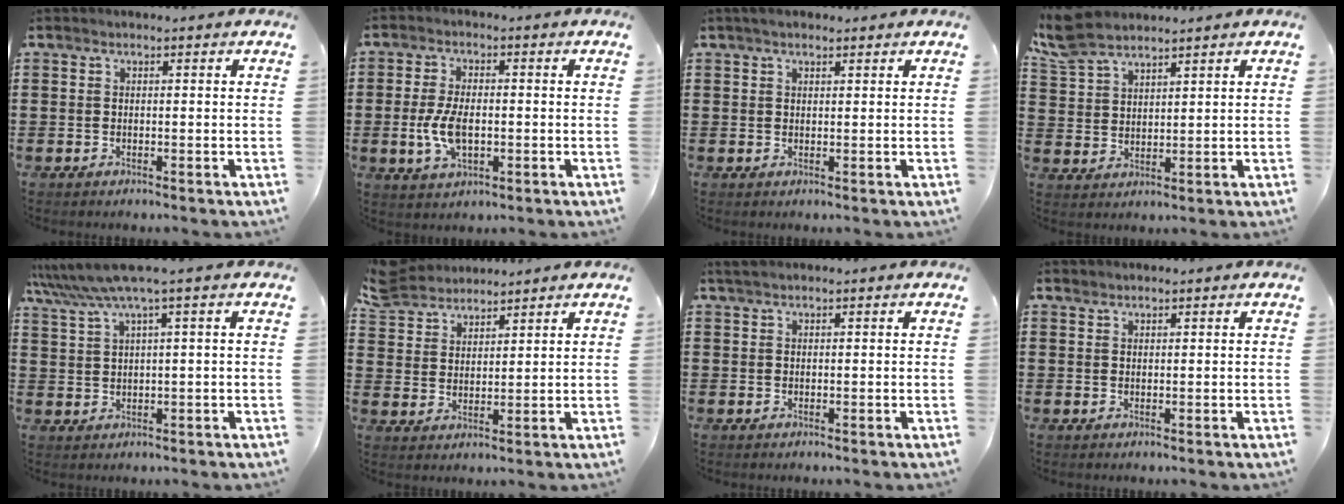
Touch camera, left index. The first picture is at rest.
{"total": 6.4, "force": [-1.0, 3.1, 5.5], "torque": [-0.123, -0.005, -0.022]}
{"total": 1.6, "force": [1.2, 0.5, 0.8], "torque": [-0.018, 0.005, 0.022]}
{"total": 6.3, "force": [5.4, 1.9, 2.7], "torque": [-0.072, -0.006, 0.102]}
{"total": 4.9, "force": [2.7, -0.5, 4.1], "torque": [-0.094, -0.014, 0.042]}
{"total": 5.5, "force": [5.1, 1.9, 0.8], "torque": [-0.039, -0.013, 0.096]}
{"total": 0.8, "force": [0.4, 0.1, 0.7], "torque": [-0.013, 0.001, 0.007]}
{"total": 0.7, "force": [0.7, 0.1, 0.0], "torque": [-0.002, -0.001, 0.015]}